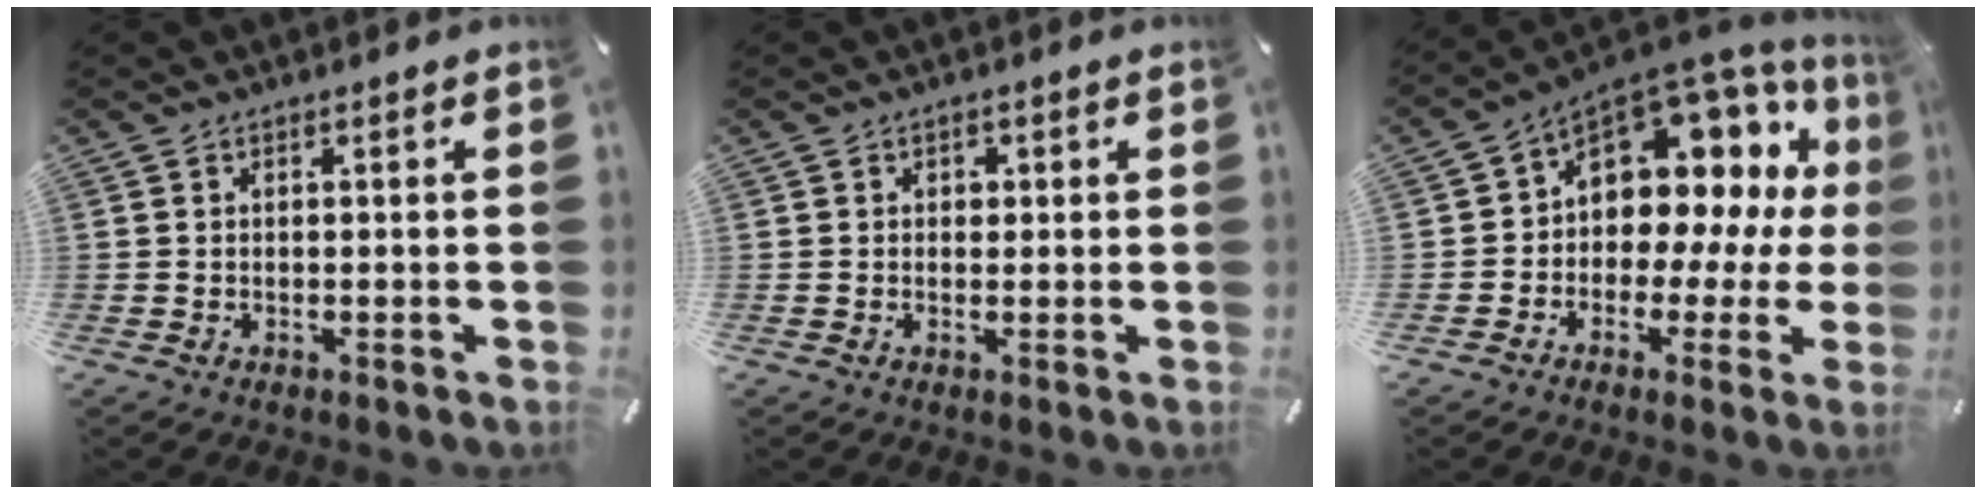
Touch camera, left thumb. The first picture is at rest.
{"total": 1.3, "force": [0.3, 1.2, 0.5], "torque": [0.005, 0.000, 0.000]}
{"total": 11.8, "force": [4.8, 8.6, 6.6], "torque": [-0.093, -0.056, 0.081]}